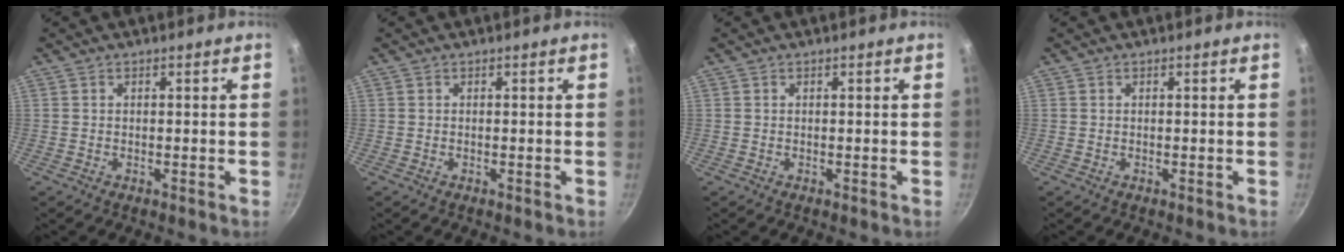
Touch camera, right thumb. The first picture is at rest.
{"total": 0.0}
{"total": 0.0}
{"total": 0.0}